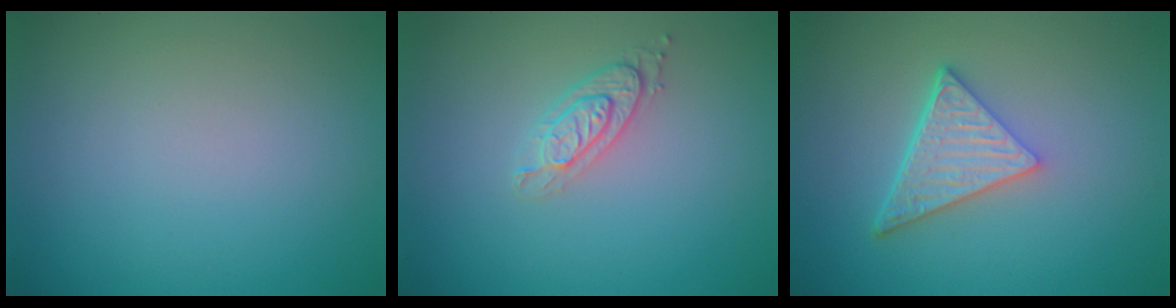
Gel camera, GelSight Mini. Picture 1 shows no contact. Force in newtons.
{"total": 2.0, "press": 2.0, "slide": 0.5}
{"total": 5.0, "press": 3.6, "slide": 3.5}